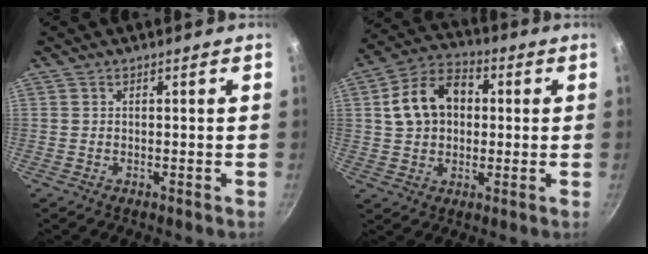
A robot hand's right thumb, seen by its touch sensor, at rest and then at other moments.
{"total": 12.4, "force": [1.9, 9.2, 8.2], "torque": [-0.116, 0.026, 0.020]}